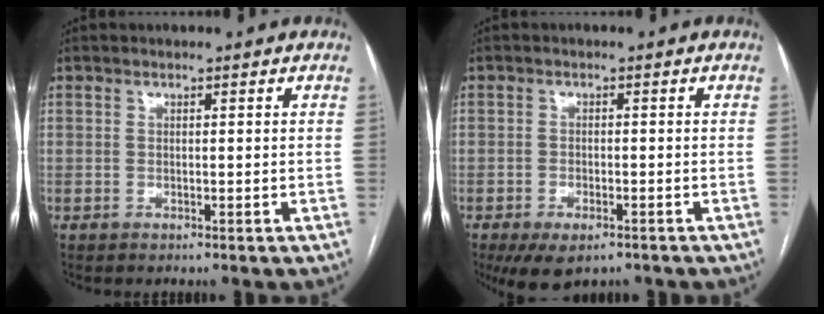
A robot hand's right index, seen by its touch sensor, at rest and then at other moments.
{"total": 5.9, "force": [-4.0, 2.6, 3.5], "torque": [-0.057, -0.007, -0.060]}